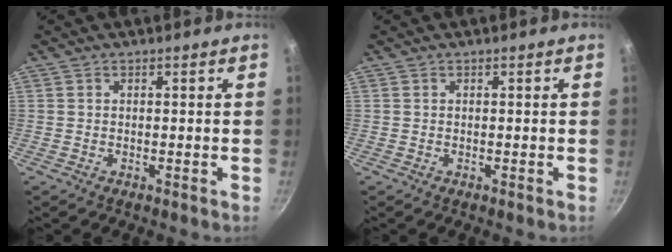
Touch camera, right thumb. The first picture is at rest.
{"total": 0.0}